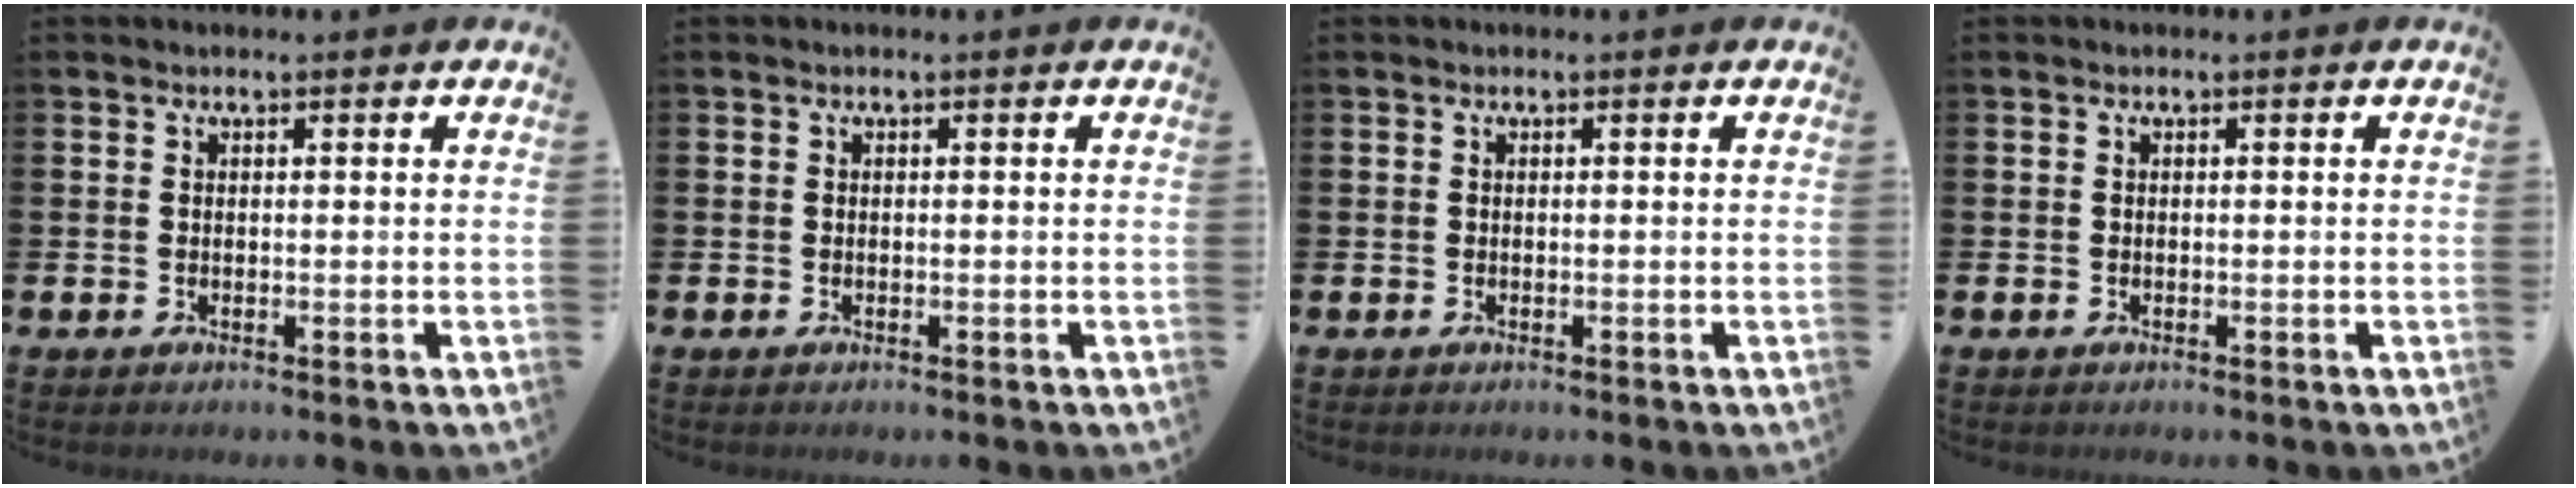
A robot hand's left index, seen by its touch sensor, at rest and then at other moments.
{"total": 0.0}
{"total": 0.0}
{"total": 0.0}